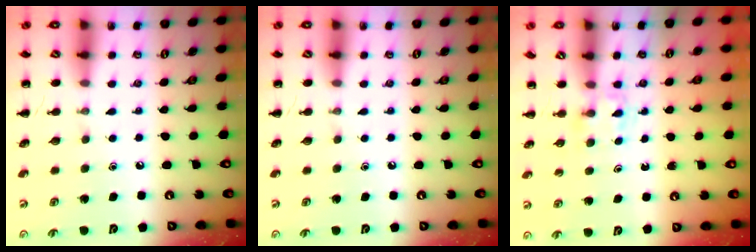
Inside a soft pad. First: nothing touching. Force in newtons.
{"total": 0.0}
{"total": 2.4, "press": 2.3, "slide": 0.9}